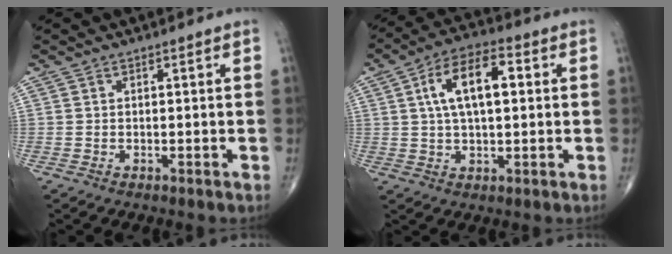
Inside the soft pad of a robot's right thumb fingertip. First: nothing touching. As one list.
[{"total": 11.8, "force": [2.5, 5.6, 10.1], "torque": [-0.173, 0.019, 0.039]}]